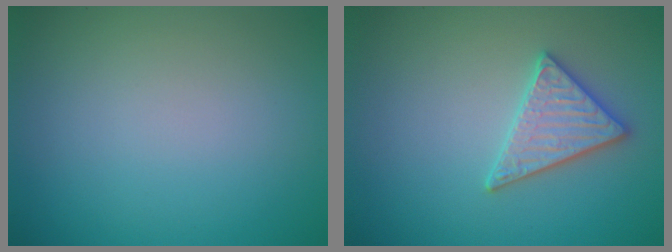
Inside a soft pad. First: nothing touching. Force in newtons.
{"total": 3.0, "press": 3.0, "slide": 0.2}